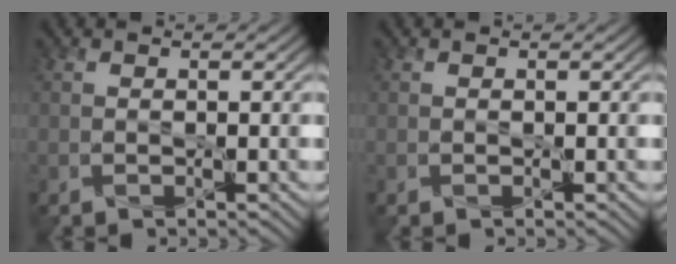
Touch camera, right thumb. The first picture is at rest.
{"total": 0.0}